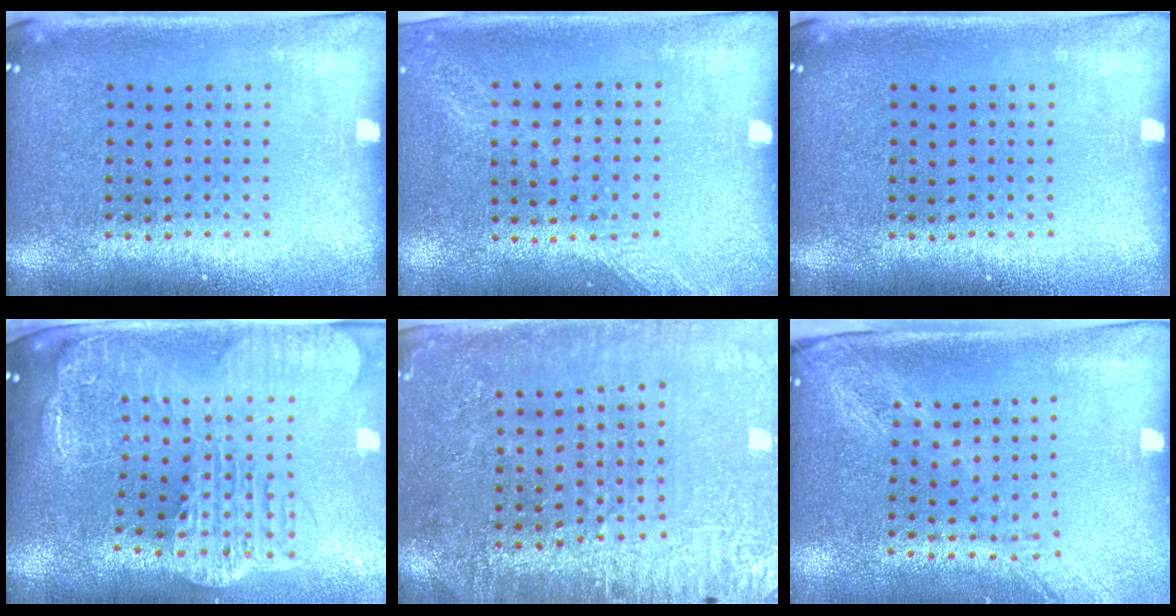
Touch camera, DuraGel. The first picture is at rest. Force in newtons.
{"total": 1.4, "press": 1.3, "slide": 0.4}
{"total": 0.0}
{"total": 3.5, "press": 2.8, "slide": 2.1}
{"total": 3.0, "press": 2.8, "slide": 0.8}
{"total": 2.0, "press": 1.6, "slide": 1.2}